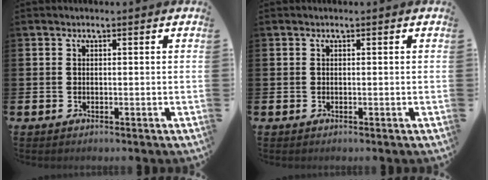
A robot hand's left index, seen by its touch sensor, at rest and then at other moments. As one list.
[{"total": 0.0}]